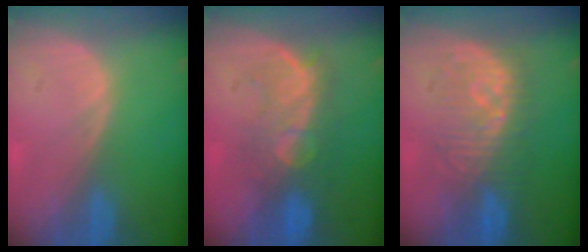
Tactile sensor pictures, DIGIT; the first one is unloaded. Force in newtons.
{"total": 8.8, "press": 8.2, "slide": 3.2}
{"total": 8.2, "press": 8.2, "slide": 0.5}